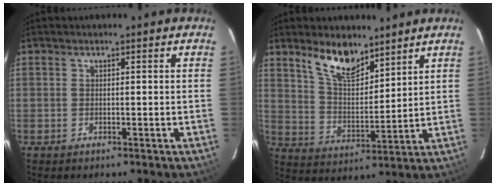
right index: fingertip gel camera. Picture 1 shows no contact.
{"total": 9.8, "force": [7.3, 3.7, 5.4], "torque": [-0.095, -0.001, 0.141]}